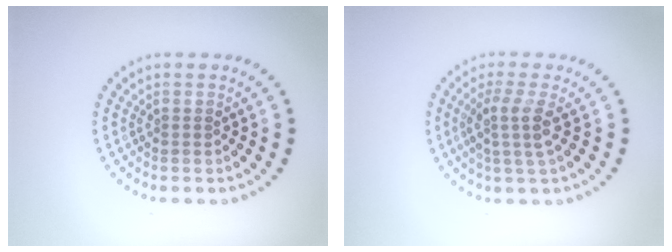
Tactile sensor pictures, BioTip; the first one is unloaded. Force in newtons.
{"total": 2.7, "press": 2.1, "slide": 1.7}